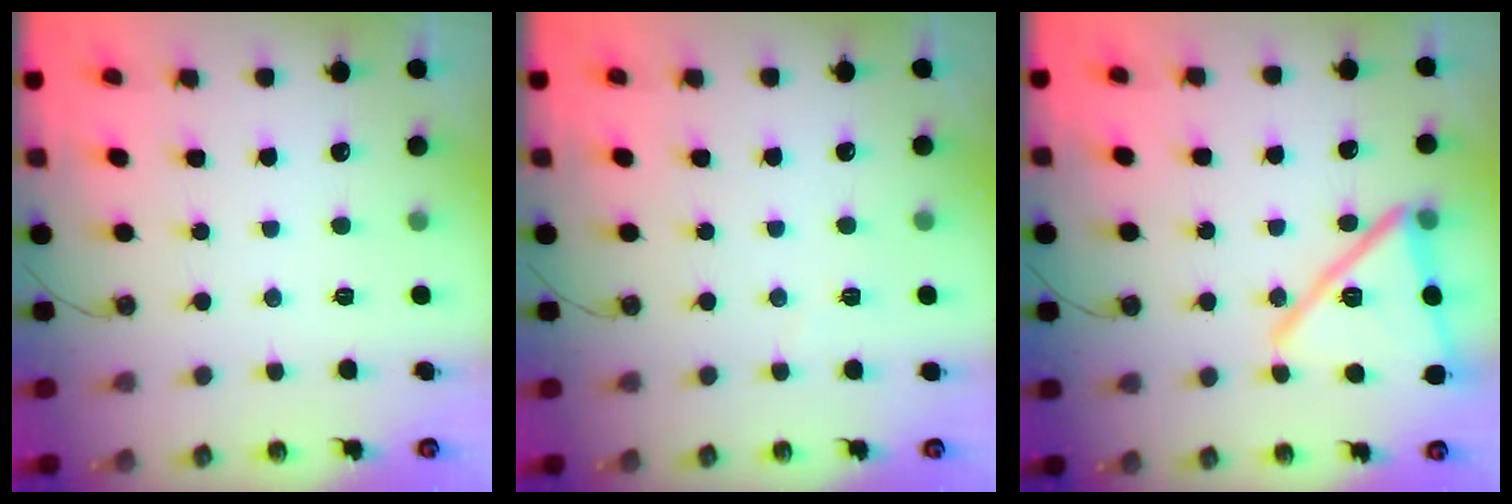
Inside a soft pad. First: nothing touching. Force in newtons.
{"total": 3.1, "press": 3.1, "slide": 0.5}
{"total": 17.6, "press": 16.2, "slide": 6.8}